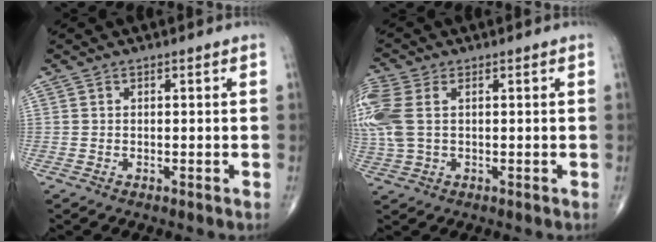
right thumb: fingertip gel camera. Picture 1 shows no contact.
{"total": 10.2, "force": [2.0, 6.1, 7.9], "torque": [-0.233, 0.020, 0.045]}